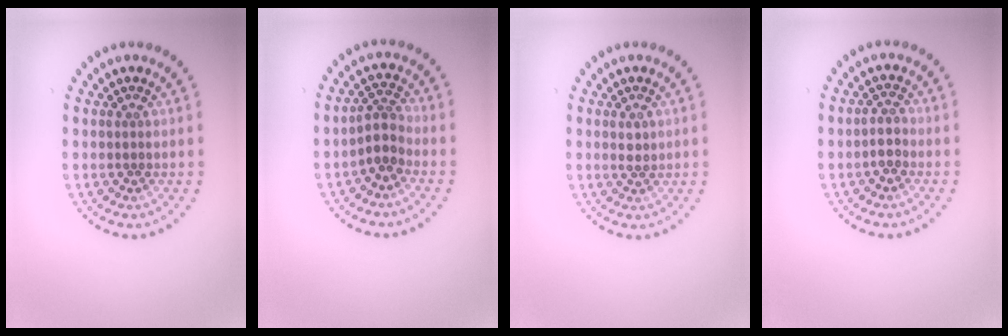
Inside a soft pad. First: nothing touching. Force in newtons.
{"total": 2.2, "press": 1.8, "slide": 1.3}
{"total": 1.1, "press": 1.0, "slide": 0.4}
{"total": 1.5, "press": 1.3, "slide": 0.7}